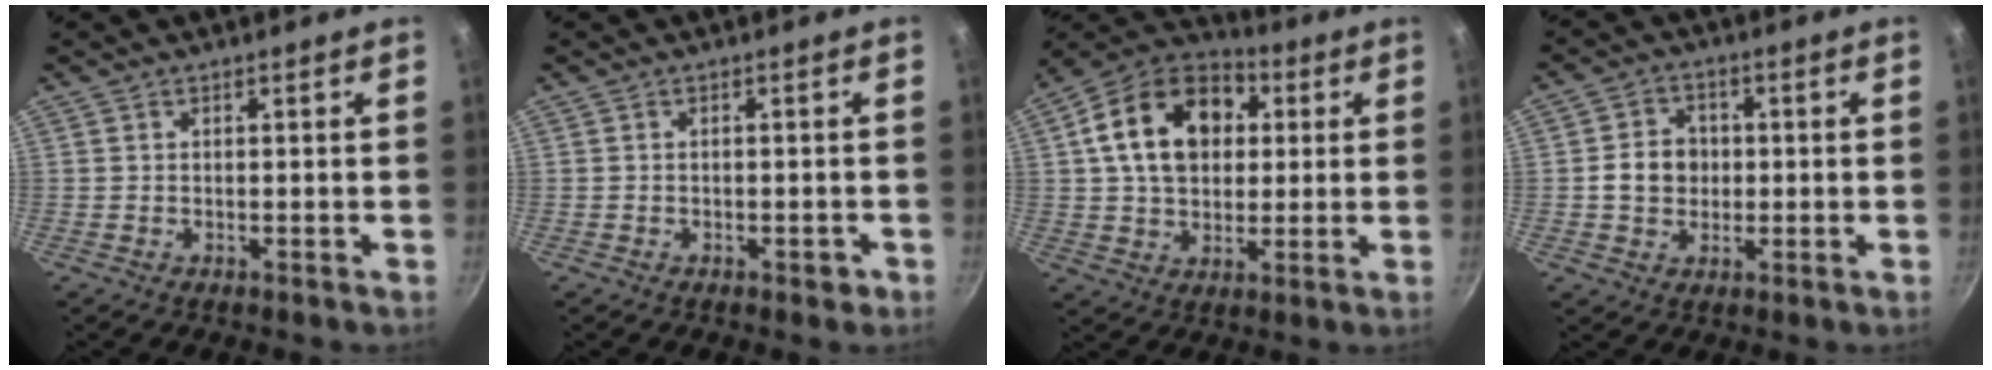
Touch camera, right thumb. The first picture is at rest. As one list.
[{"total": 1.8, "force": [-0.9, 1.0, 1.2], "torque": [-0.009, 0.012, -0.006]}, {"total": 18.7, "force": [4.1, 13.6, 12.2], "torque": [-0.181, 0.023, 0.058]}, {"total": 6.9, "force": [-0.1, 5.9, 3.5], "torque": [-0.033, 0.011, -0.008]}]